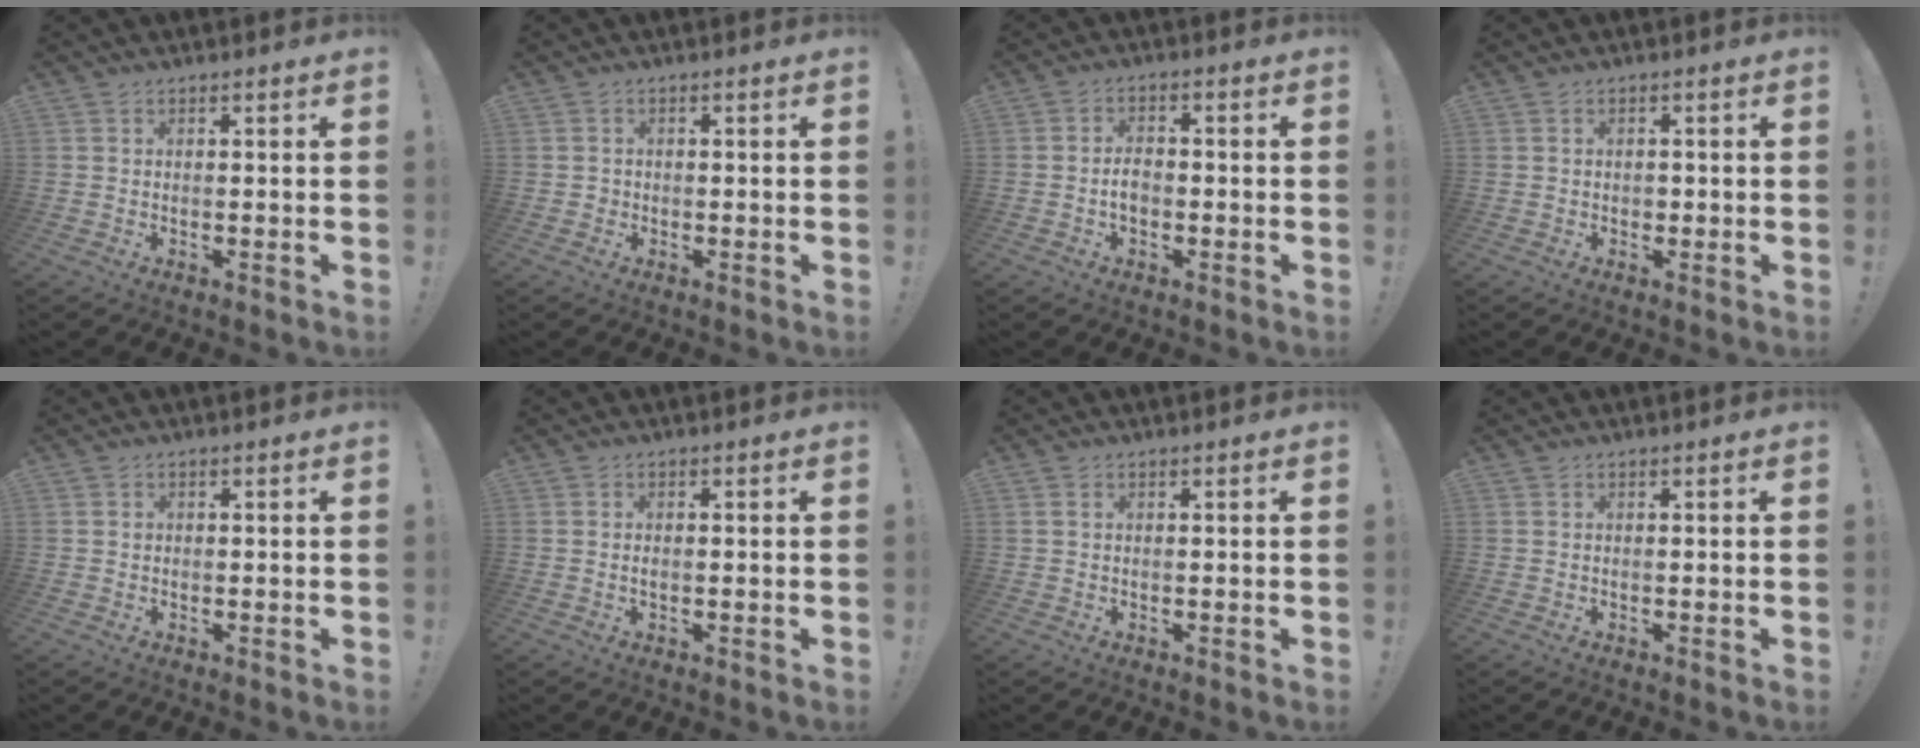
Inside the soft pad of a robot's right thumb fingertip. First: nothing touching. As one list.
[{"total": 1.4, "force": [-0.4, 1.2, 0.5], "torque": [-0.014, 0.006, -0.006]}, {"total": 1.5, "force": [-0.7, 0.8, 1.1], "torque": [-0.024, 0.006, -0.011]}, {"total": 1.2, "force": [-0.5, 1.0, 0.3], "torque": [-0.002, 0.003, -0.010]}, {"total": 0.6, "force": [0.0, 0.6, 0.0], "torque": [-0.007, 0.006, 0.002]}, {"total": 0.9, "force": [-0.2, 0.5, 0.8], "torque": [-0.020, 0.004, -0.003]}, {"total": 0.8, "force": [0.4, 0.5, 0.4], "torque": [-0.008, 0.001, 0.008]}, {"total": 0.0}]